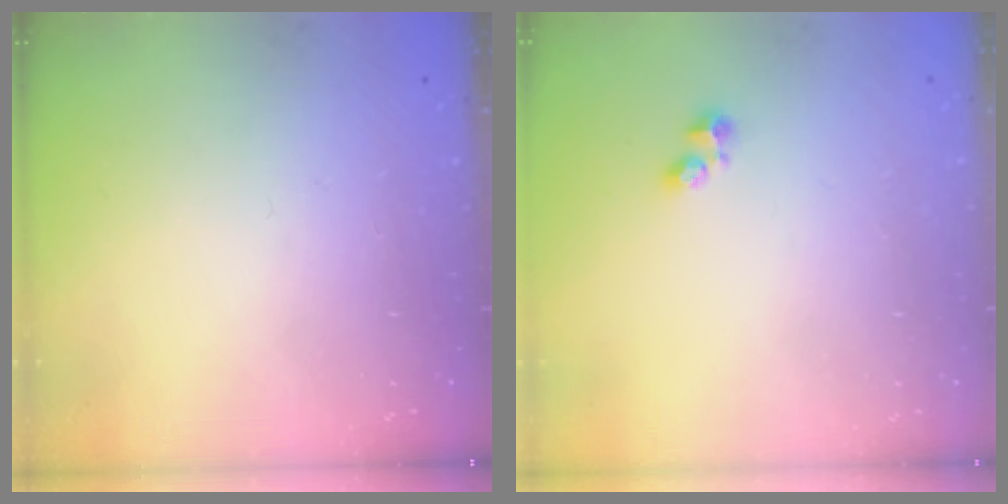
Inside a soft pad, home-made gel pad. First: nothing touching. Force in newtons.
{"total": 1.9, "press": 1.8, "slide": 0.5}